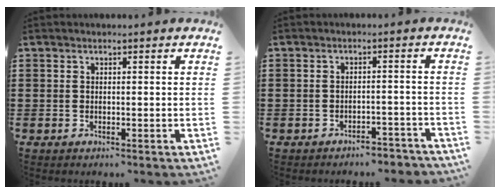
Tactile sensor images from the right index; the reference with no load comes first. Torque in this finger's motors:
{"motor_torque": [1.07, 1.07, 0.02, -0.03]}